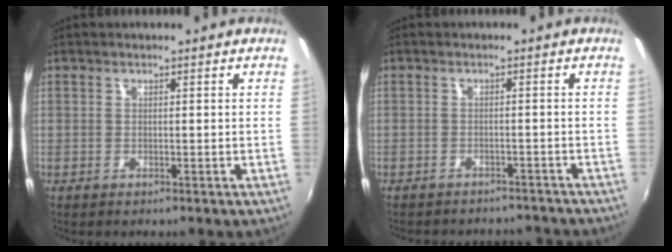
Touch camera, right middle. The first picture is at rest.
{"total": 9.2, "force": [-8.3, 3.0, 2.4], "torque": [-0.058, -0.002, -0.102]}